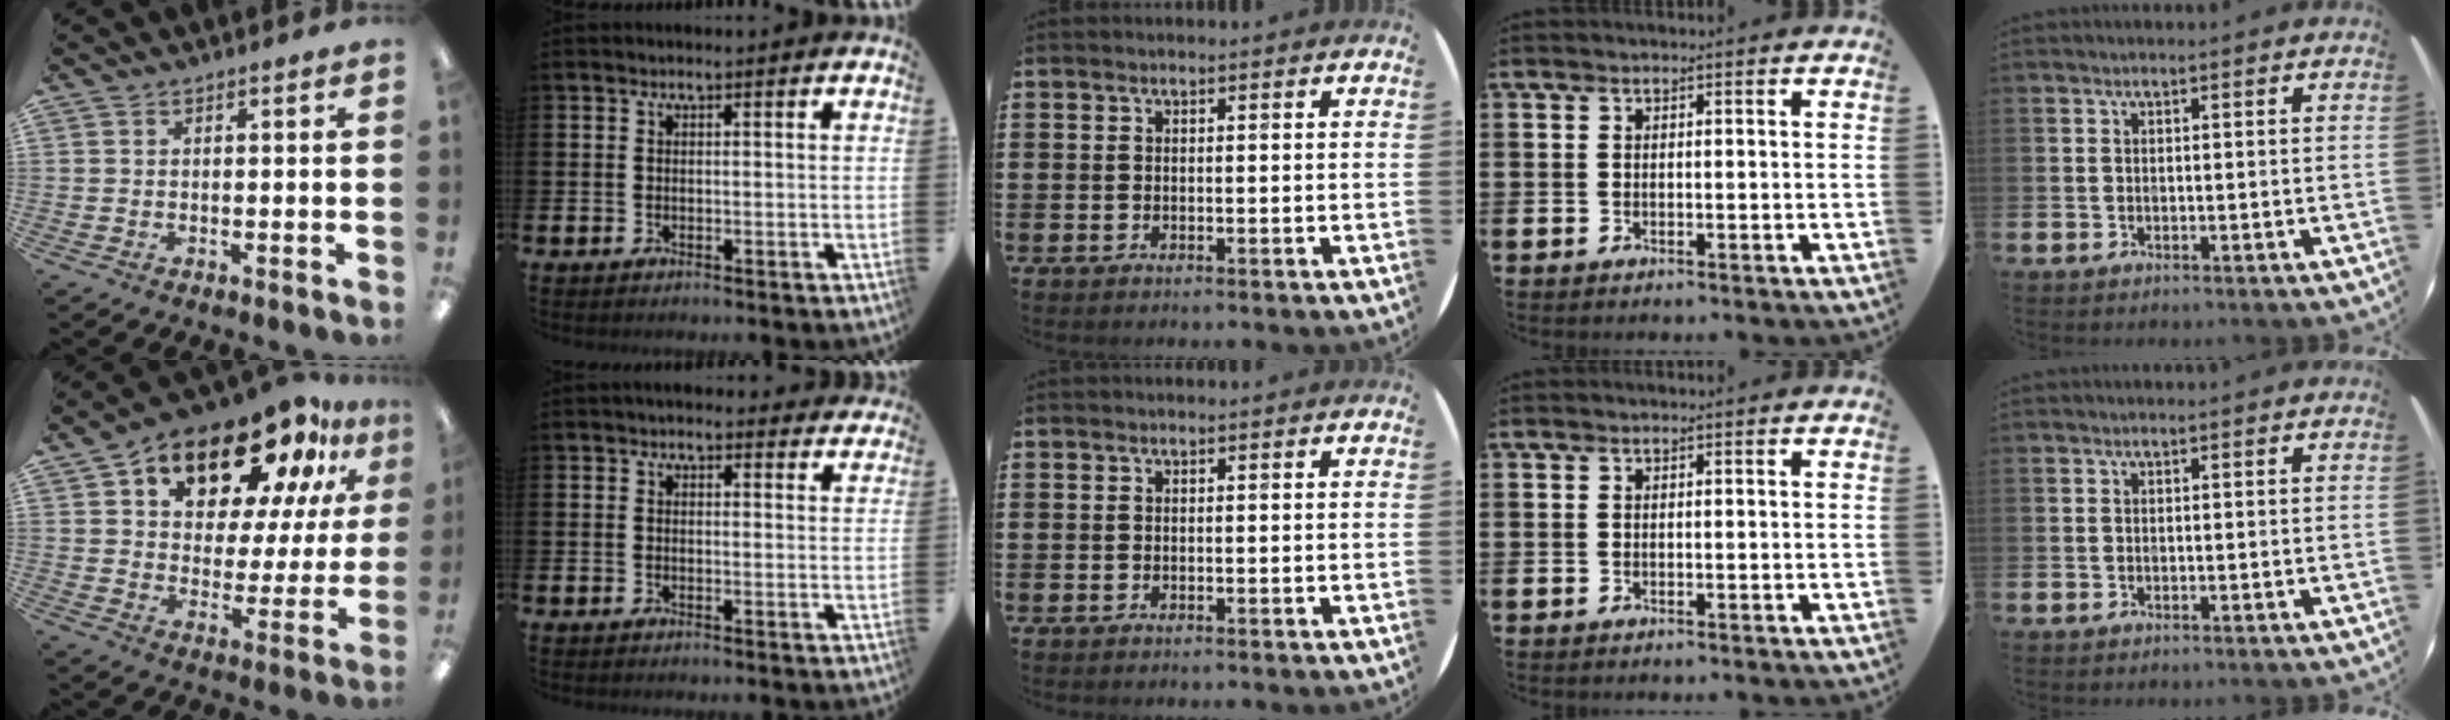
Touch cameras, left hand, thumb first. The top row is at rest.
{"thumb": {"total": 18.5, "force": [13.4, 8.8, 9.2], "torque": [-0.150, -0.090, 0.229]}, "index": {"total": 2.0, "force": [2.0, 0.6, 0.2], "torque": [0.003, -0.007, 0.034]}}